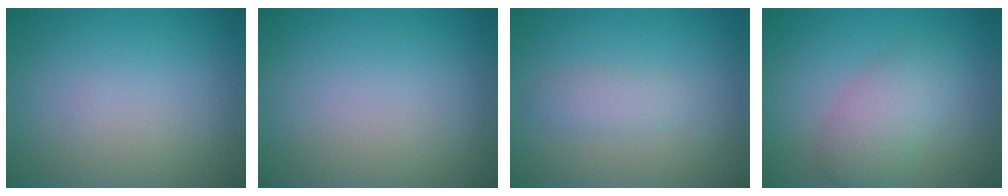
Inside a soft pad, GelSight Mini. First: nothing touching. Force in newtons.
{"total": 0.0}
{"total": 1.4, "press": 1.4, "slide": 0.1}
{"total": 3.7, "press": 3.7, "slide": 0.1}